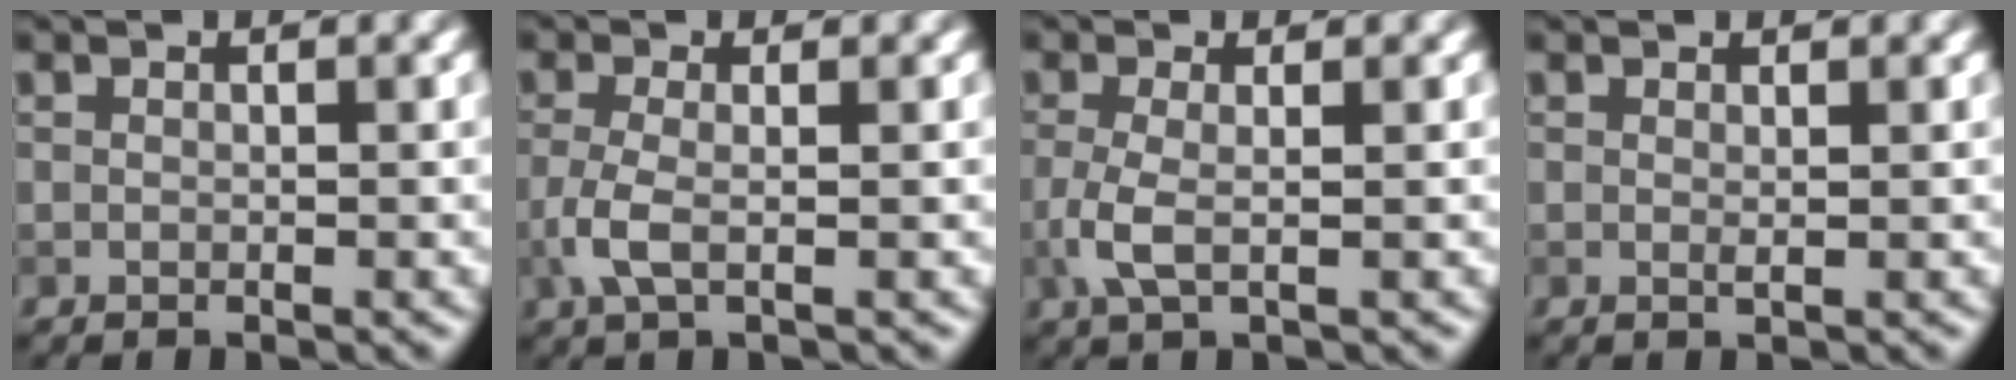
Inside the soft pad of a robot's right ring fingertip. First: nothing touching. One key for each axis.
{"total": 2.6, "fx": -0.7, "fy": 0.8, "fz": 2.4, "tx": -0.060, "ty": -0.001, "tz": -0.020}
{"total": 2.6, "fx": -0.4, "fy": 0.8, "fz": 2.5, "tx": -0.061, "ty": -0.004, "tz": -0.013}
{"total": 0.5, "fx": 0.3, "fy": 0.0, "fz": 0.4, "tx": -0.007, "ty": -0.001, "tz": 0.004}